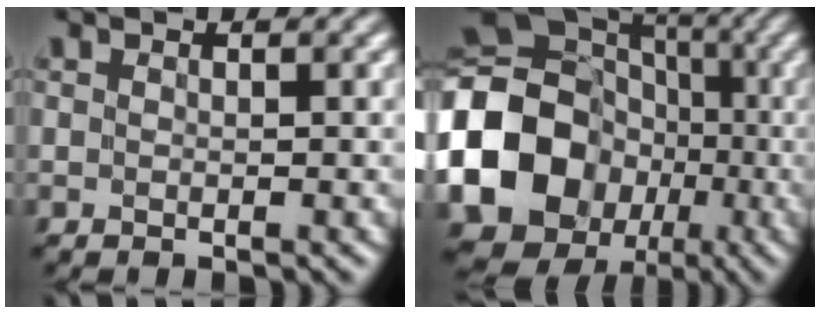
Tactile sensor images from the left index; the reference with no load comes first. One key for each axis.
{"total": 19.8, "fx": -3.7, "fy": 17.4, "fz": 8.7, "tx": -0.179, "ty": -0.020, "tz": -0.097}